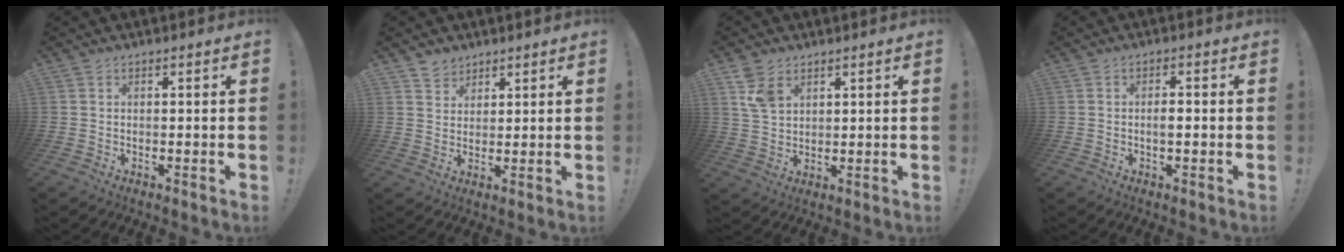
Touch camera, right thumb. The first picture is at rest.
{"total": 4.2, "force": [3.3, 2.6, 0.0], "torque": [0.006, -0.024, 0.062]}
{"total": 6.4, "force": [3.6, 4.1, 3.4], "torque": [-0.062, -0.010, 0.073]}
{"total": 2.1, "force": [-0.4, 0.7, 1.9], "torque": [-0.034, 0.004, -0.009]}